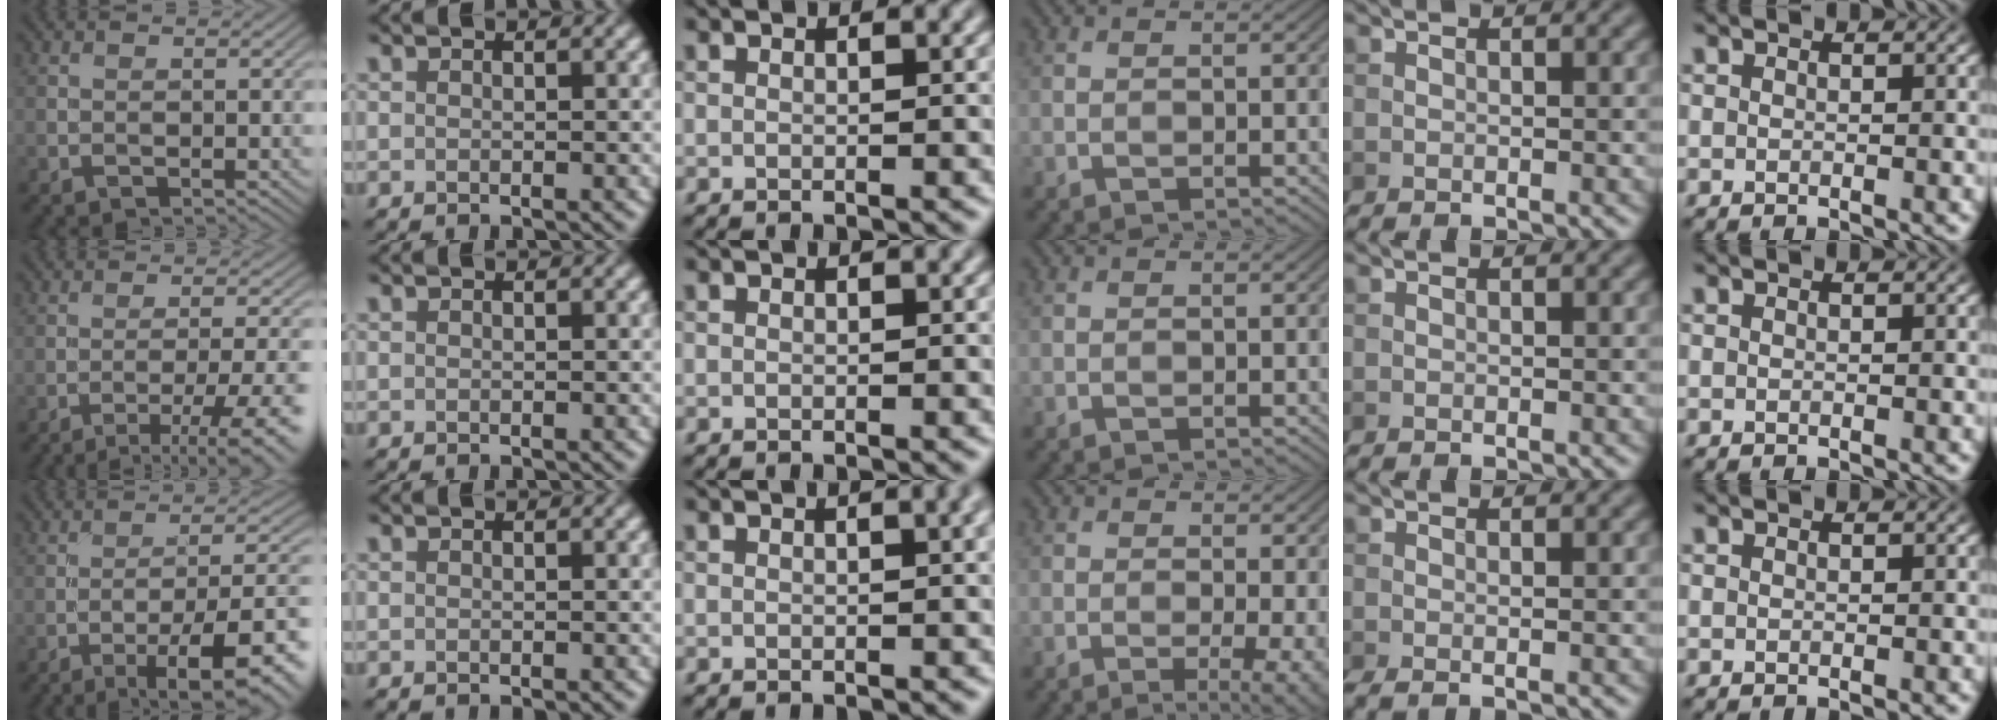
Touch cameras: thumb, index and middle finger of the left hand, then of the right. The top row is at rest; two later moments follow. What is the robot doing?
{"motion": "screw", "object": "dispenser bottle"}